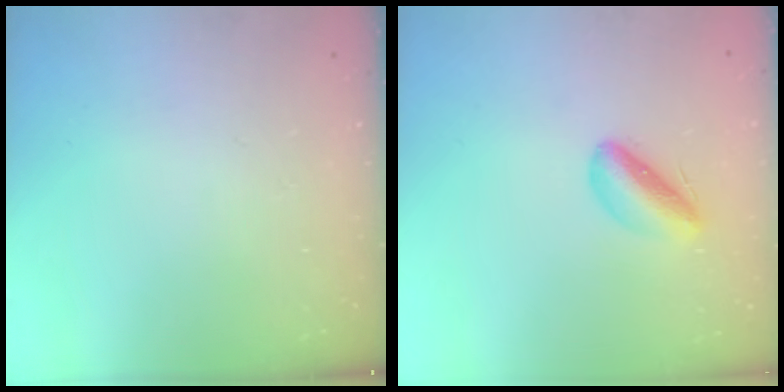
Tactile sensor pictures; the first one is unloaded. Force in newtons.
{"total": 5.7, "press": 5.5, "slide": 1.6}